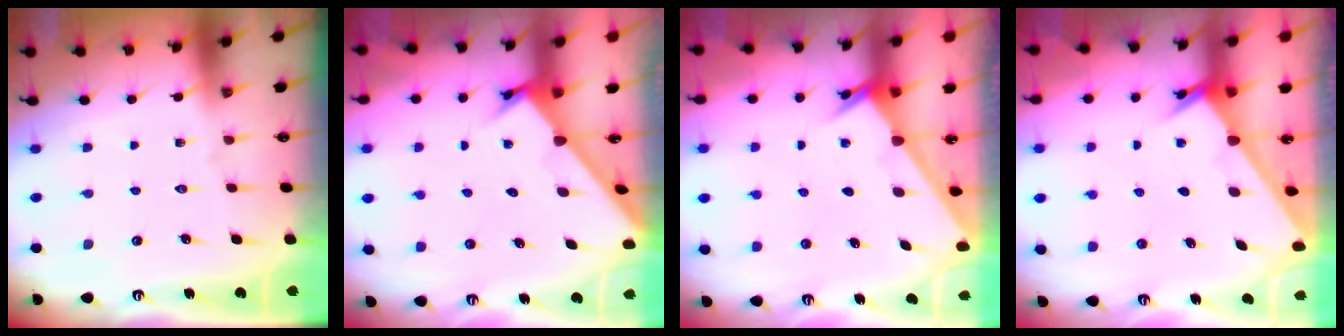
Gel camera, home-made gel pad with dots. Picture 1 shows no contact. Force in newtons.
{"total": 2.0, "press": 2.0, "slide": 0.2}
{"total": 2.4, "press": 2.4, "slide": 0.2}
{"total": 2.2, "press": 2.2, "slide": 0.2}